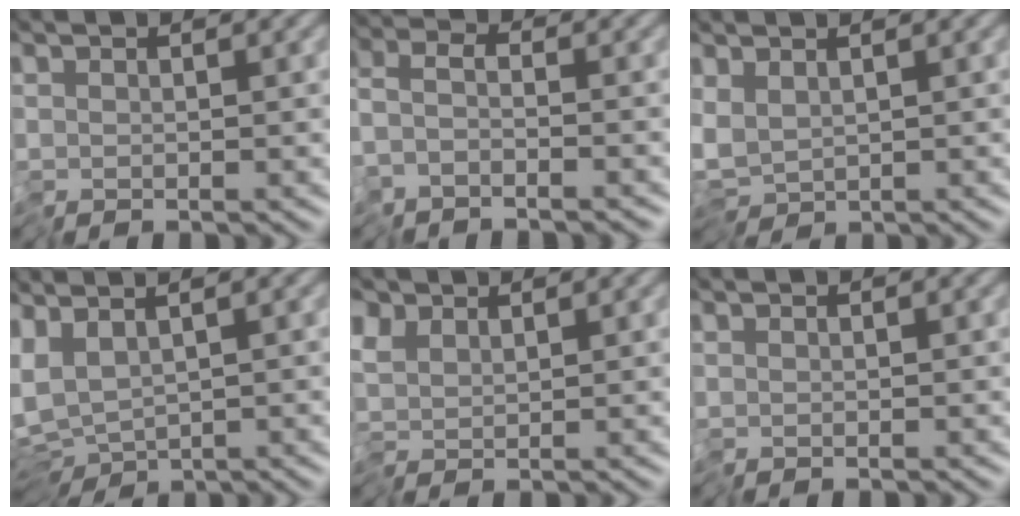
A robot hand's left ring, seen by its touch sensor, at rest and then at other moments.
{"total": 2.8, "force": [-2.4, 0.8, 1.1], "torque": [-0.005, -0.005, -0.053]}
{"total": 3.4, "force": [-0.5, 2.0, 2.7], "torque": [-0.059, -0.003, -0.013]}
{"total": 5.5, "force": [-0.3, 2.4, 4.9], "torque": [-0.100, -0.011, 0.014]}
{"total": 1.5, "force": [0.9, 1.0, 0.8], "torque": [-0.013, 0.003, 0.013]}
{"total": 0.0}